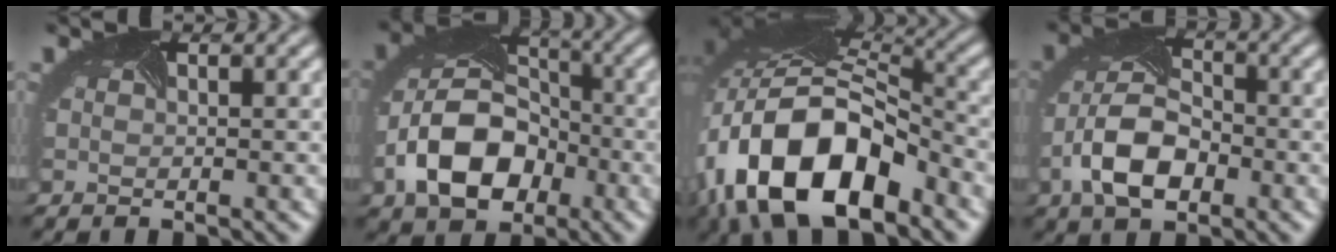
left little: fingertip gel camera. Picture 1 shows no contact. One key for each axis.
{"total": 8.7, "fx": -3.2, "fy": 5.9, "fz": 5.6, "tx": -0.115, "ty": -0.009, "tz": -0.061}
{"total": 16.0, "fx": -6.8, "fy": 8.8, "fz": 11.4, "tx": -0.231, "ty": -0.018, "tz": -0.118}
{"total": 6.7, "fx": -2.7, "fy": 3.7, "fz": 4.9, "tx": -0.112, "ty": -0.005, "tz": -0.055}